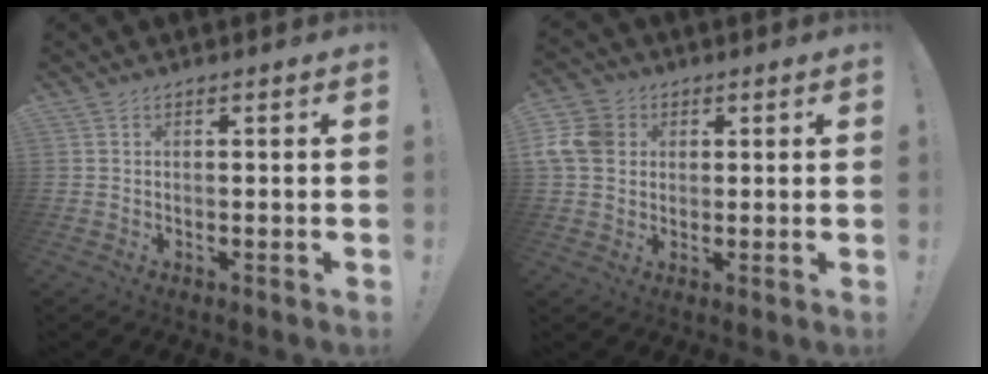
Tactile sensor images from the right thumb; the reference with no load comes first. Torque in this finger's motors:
{"motor_torque": [0.13, 0.13, -0.02, 0.08, 0.21]}